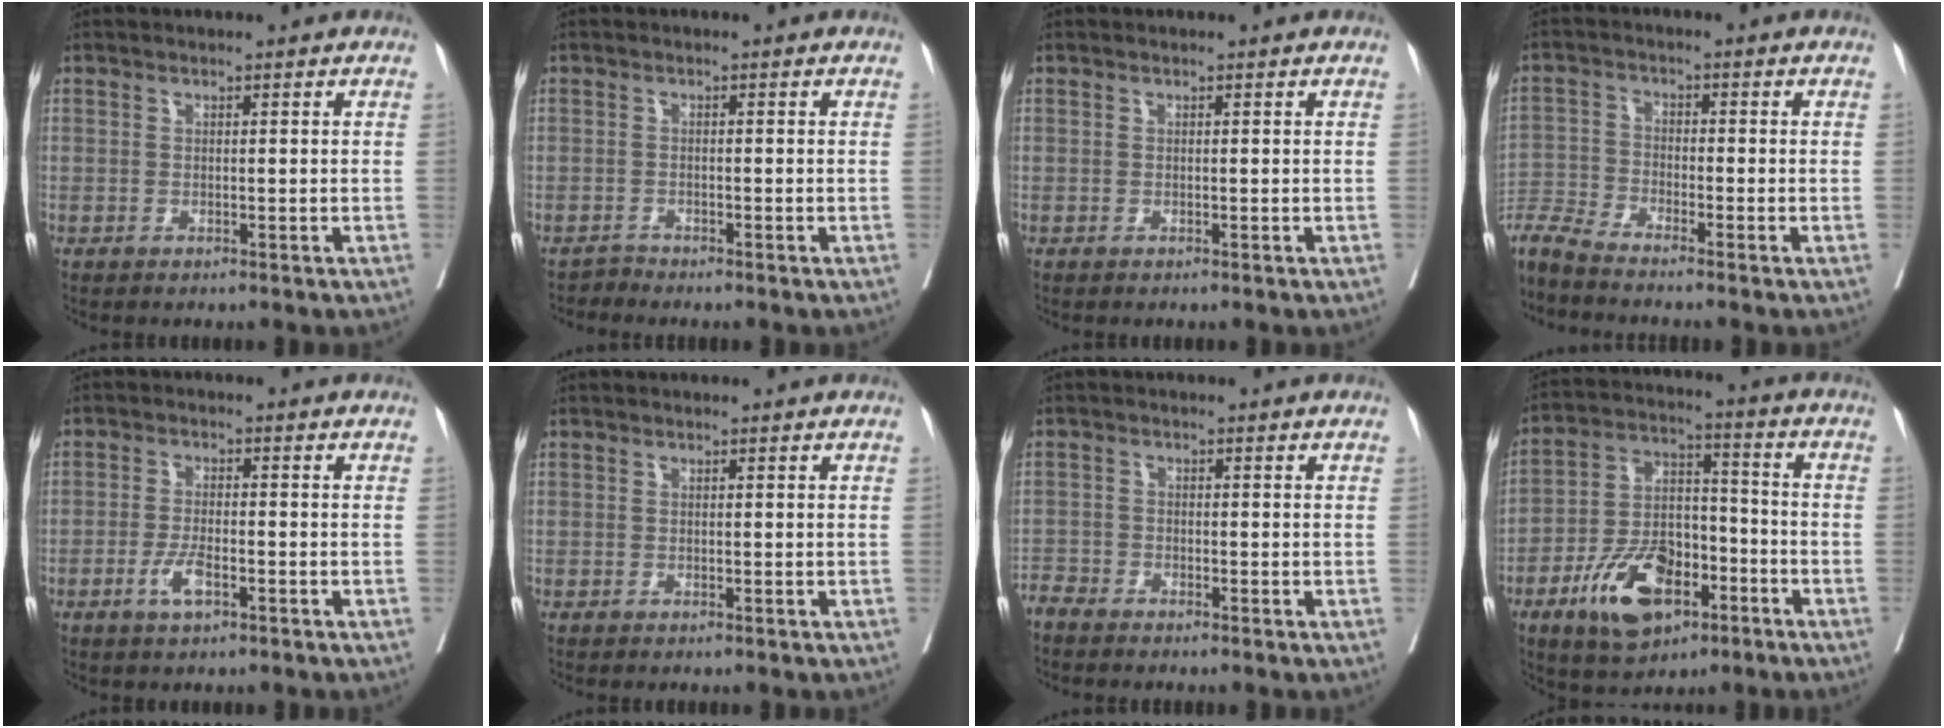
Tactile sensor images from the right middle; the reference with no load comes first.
{"total": 0.9, "force": [-0.8, -0.1, -0.4], "torque": [0.010, -0.005, -0.014]}
{"total": 0.0}
{"total": 6.4, "force": [-6.2, -1.0, 1.6], "torque": [-0.031, -0.013, -0.122]}
{"total": 3.8, "force": [-1.8, 1.0, 3.2], "torque": [-0.063, -0.001, -0.033]}
{"total": 0.0}
{"total": 2.3, "force": [-2.2, 0.3, 0.1], "torque": [0.002, -0.006, -0.045]}
{"total": 13.6, "force": [-6.9, 6.8, 9.5], "torque": [-0.178, 0.006, -0.118]}